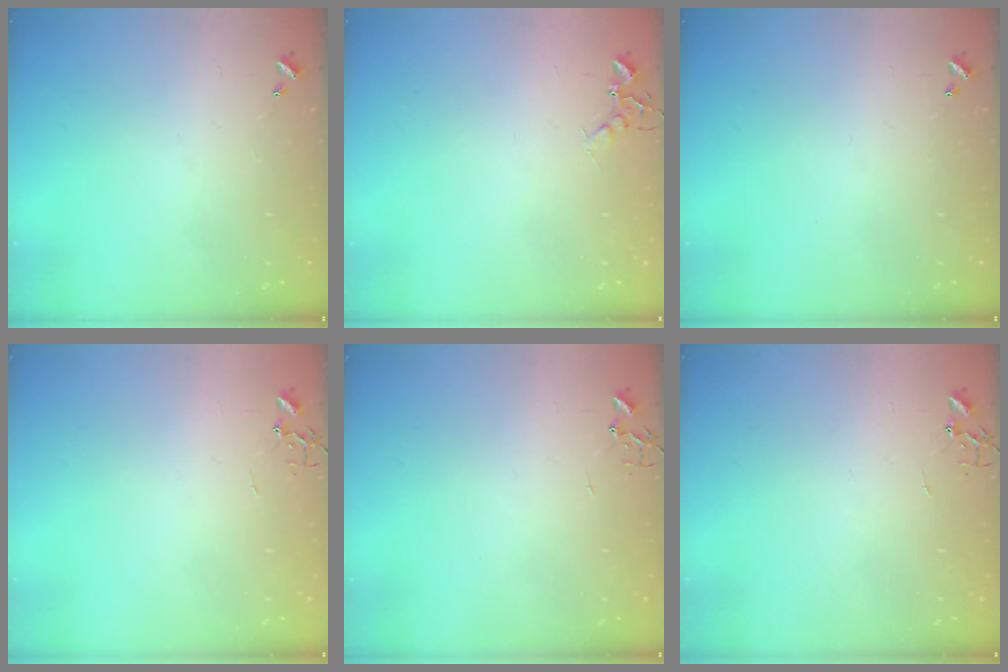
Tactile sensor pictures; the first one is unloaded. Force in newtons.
{"total": 5.8, "press": 5.7, "slide": 1.0}
{"total": 0.0}
{"total": 0.0}
{"total": 0.0}
{"total": 0.0}